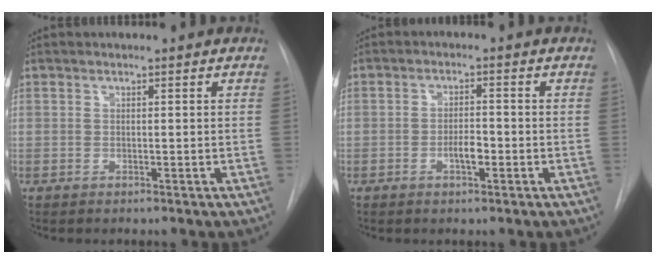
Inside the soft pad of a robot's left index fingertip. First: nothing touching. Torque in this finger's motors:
{"motor_torque": [0.10, 0.13, 0.06, 0.04]}